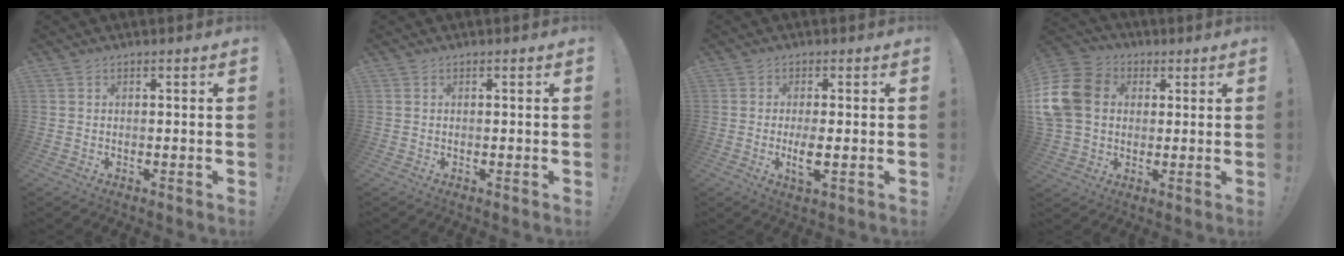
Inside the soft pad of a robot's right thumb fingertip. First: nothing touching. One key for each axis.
{"total": 0.0}
{"total": 5.0, "fx": -1.0, "fy": 1.0, "fz": 4.8, "tx": -0.095, "ty": -0.014, "tz": -0.019}
{"total": 16.7, "fx": 2.3, "fy": 13.2, "fz": 10.0, "tx": -0.200, "ty": 0.009, "tz": 0.047}